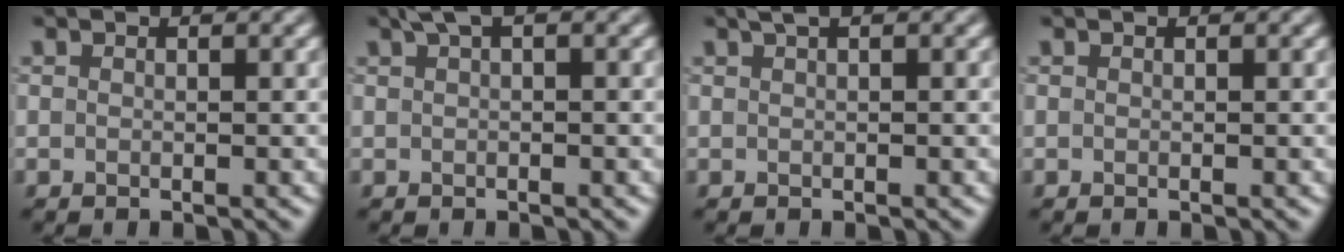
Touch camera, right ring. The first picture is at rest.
{"total": 1.2, "force": [0.8, 0.4, 0.9], "torque": [-0.016, 0.008, 0.013]}
{"total": 0.9, "force": [0.6, 0.3, 0.7], "torque": [-0.012, 0.007, 0.010]}
{"total": 0.0}